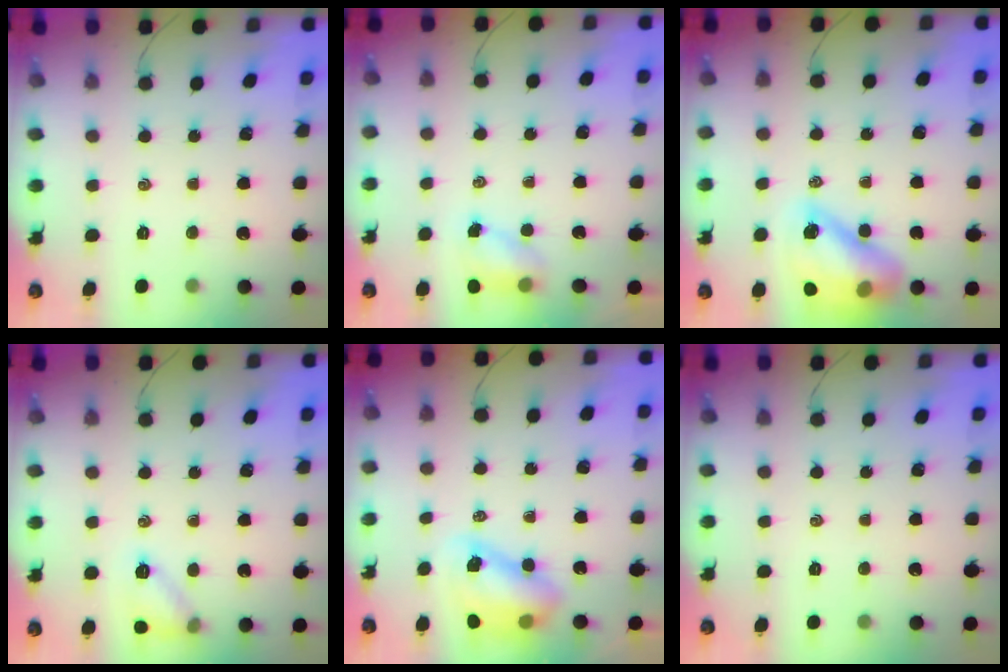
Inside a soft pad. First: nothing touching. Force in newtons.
{"total": 4.9, "press": 4.8, "slide": 0.8}
{"total": 15.8, "press": 15.2, "slide": 4.3}
{"total": 9.1, "press": 9.1, "slide": 0.6}
{"total": 8.9, "press": 8.6, "slide": 2.2}
{"total": 0.0}